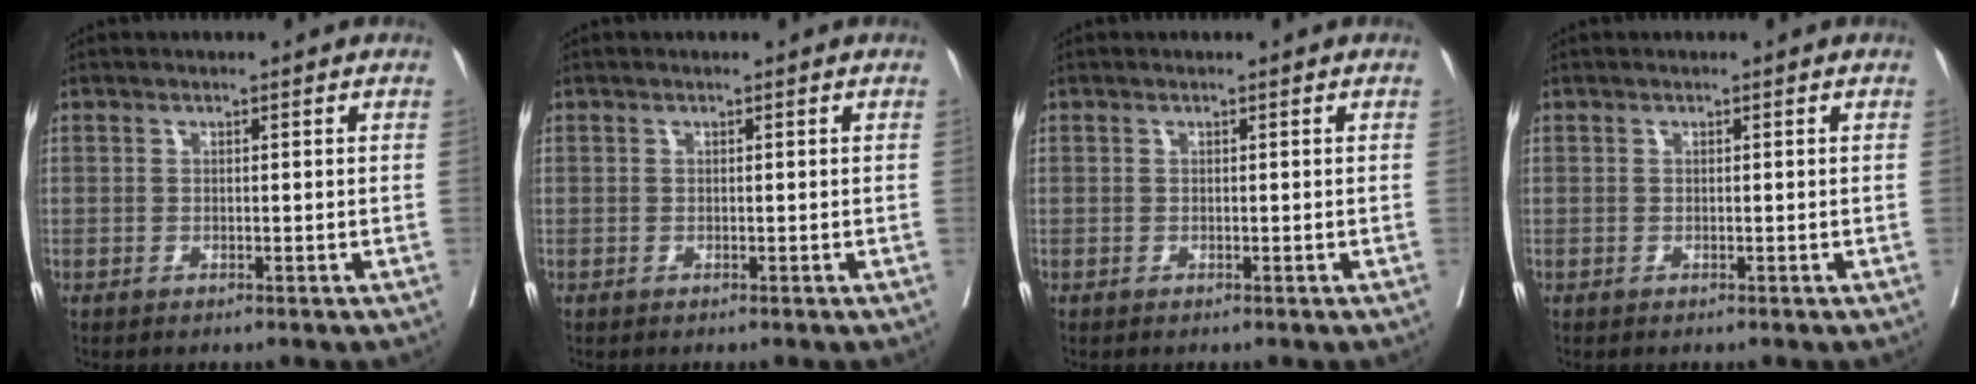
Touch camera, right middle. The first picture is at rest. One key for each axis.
{"total": 0.0}
{"total": 0.0}
{"total": 0.0}